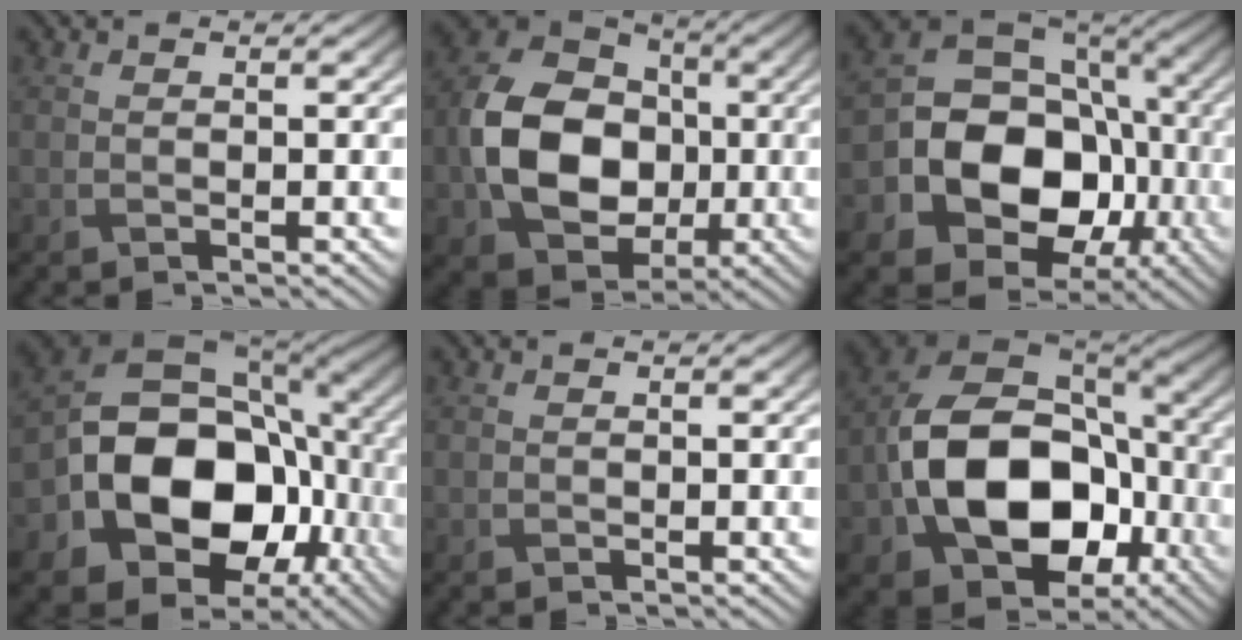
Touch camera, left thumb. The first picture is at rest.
{"total": 13.4, "force": [-1.6, 10.3, 8.4], "torque": [-0.176, 0.003, -0.032]}
{"total": 16.3, "force": [-3.8, 12.9, 9.1], "torque": [-0.172, -0.034, -0.073]}
{"total": 17.6, "force": [-3.5, 13.2, 11.2], "torque": [-0.222, -0.033, -0.047]}
{"total": 0.0}
{"total": 16.5, "force": [-3.7, 11.7, 11.0], "torque": [-0.213, -0.027, -0.064]}